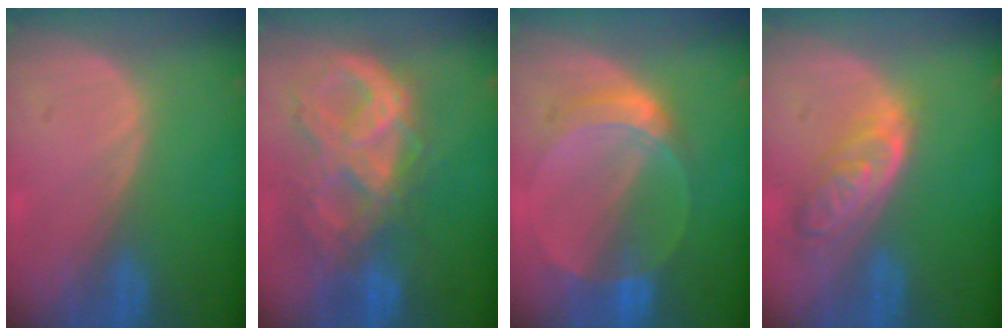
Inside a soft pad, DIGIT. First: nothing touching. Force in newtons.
{"total": 10.6, "press": 8.9, "slide": 5.7}
{"total": 6.4, "press": 5.7, "slide": 2.9}
{"total": 6.5, "press": 5.9, "slide": 2.7}